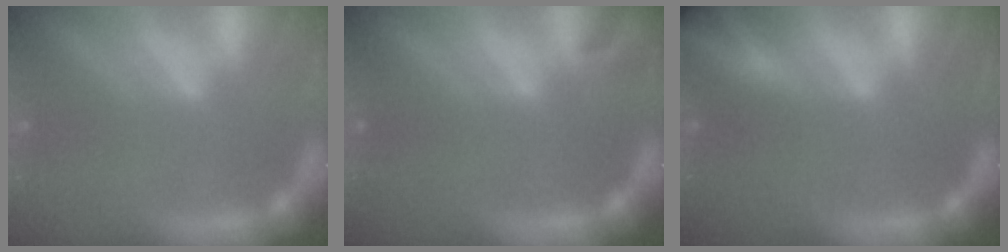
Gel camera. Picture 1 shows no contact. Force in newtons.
{"total": 1.4}
{"total": 8.4}